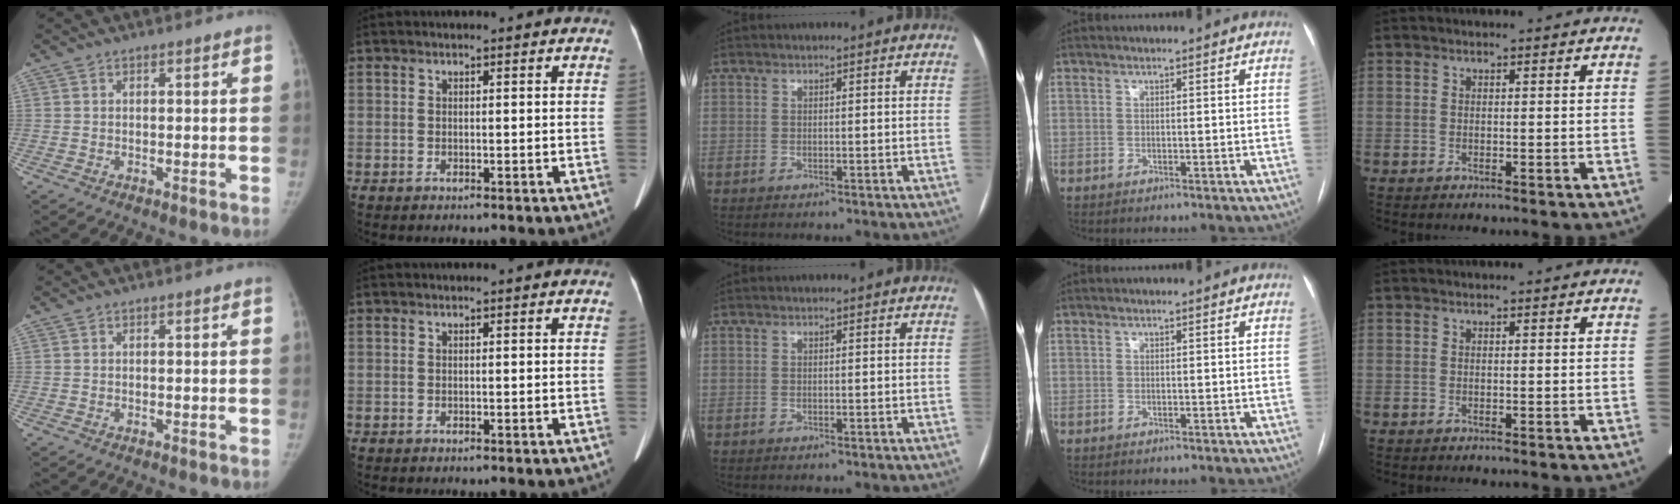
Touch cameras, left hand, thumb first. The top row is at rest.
{}